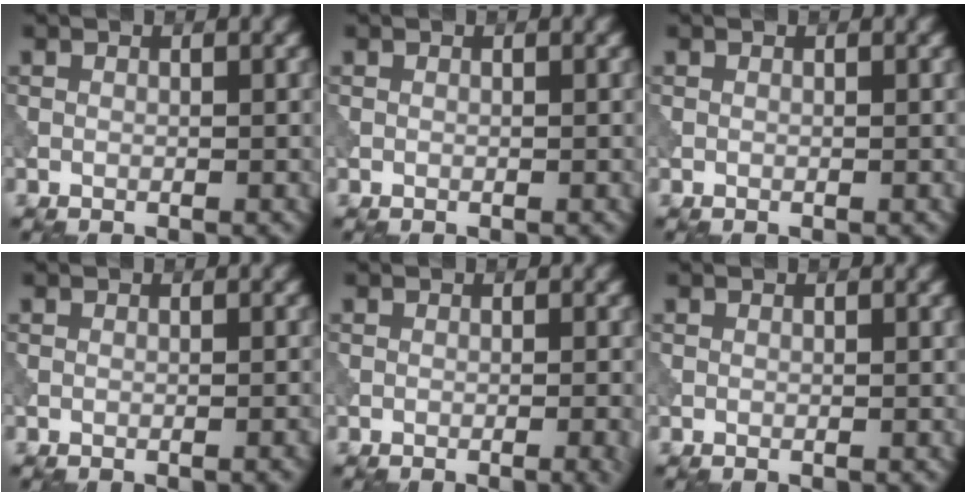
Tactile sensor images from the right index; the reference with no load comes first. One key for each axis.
{"total": 0.0}
{"total": 0.0}
{"total": 0.8, "fx": -0.4, "fy": 0.1, "fz": 0.7, "tx": -0.006, "ty": 0.003, "tz": -0.007}
{"total": 1.9, "fx": -0.7, "fy": 0.4, "fz": 1.7, "tx": -0.016, "ty": 0.002, "tz": -0.011}
{"total": 0.0}